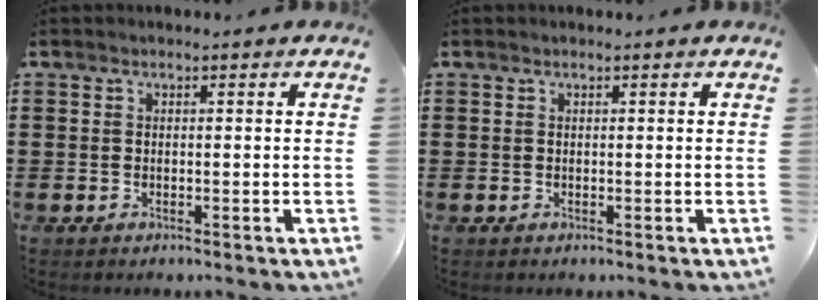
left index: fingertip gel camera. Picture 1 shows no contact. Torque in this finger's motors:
{"motor_torque": [0.31, 0.27, 0.04, 0.01]}